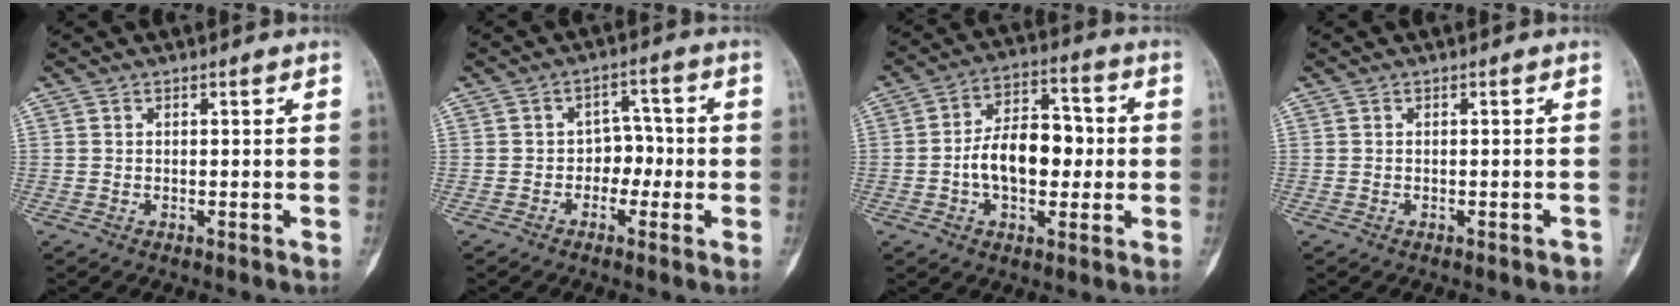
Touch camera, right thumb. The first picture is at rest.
{"total": 4.8, "force": [-1.1, 3.7, 2.8], "torque": [-0.003, 0.022, -0.028]}
{"total": 12.9, "force": [-1.0, 8.0, 10.2], "torque": [-0.139, 0.032, -0.021]}
{"total": 1.1, "force": [-0.8, 0.4, 0.6], "torque": [-0.010, 0.004, -0.006]}